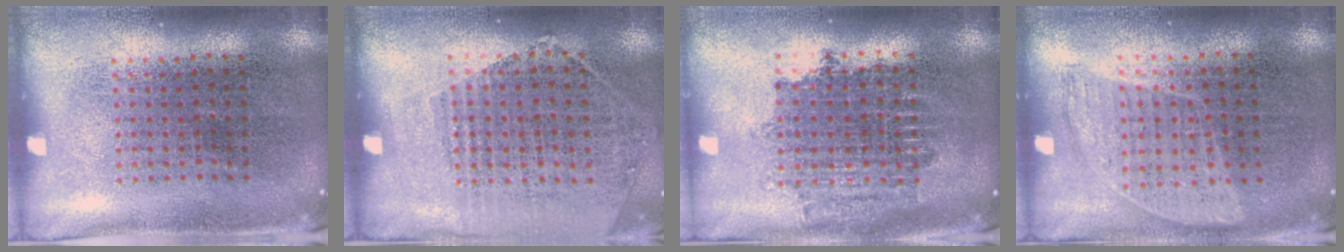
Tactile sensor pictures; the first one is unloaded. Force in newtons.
{"total": 1.2, "press": 1.0, "slide": 0.6}
{"total": 1.6, "press": 1.3, "slide": 0.9}
{"total": 0.9, "press": 0.7, "slide": 0.4}